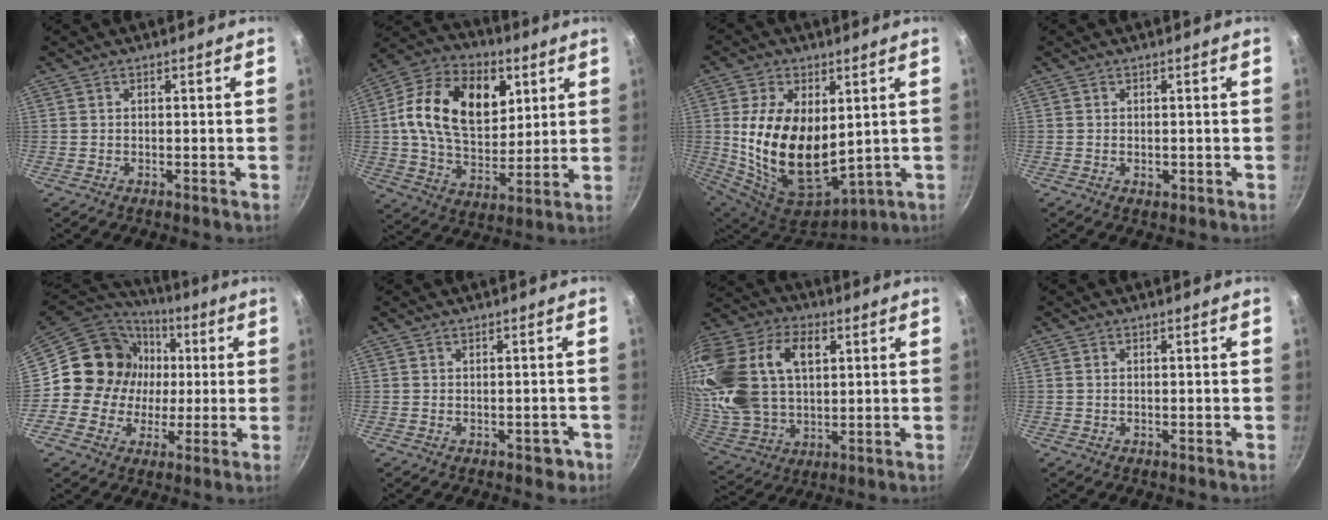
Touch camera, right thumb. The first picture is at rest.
{"total": 21.1, "force": [5.8, 13.9, 14.7], "torque": [-0.225, -0.008, 0.089]}
{"total": 19.7, "force": [1.9, 12.1, 15.4], "torque": [-0.271, -0.032, 0.058]}
{"total": 1.2, "force": [-0.2, 0.9, 0.8], "torque": [-0.011, -0.001, -0.003]}
{"total": 16.3, "force": [1.2, 15.1, 6.1], "torque": [-0.085, 0.020, 0.011]}
{"total": 2.3, "force": [-0.9, 1.5, 1.6], "torque": [0.002, 0.015, -0.003]}
{"total": 27.2, "force": [7.6, 17.7, 19.2], "torque": [-0.406, 0.011, 0.144]}
{"total": 0.0}